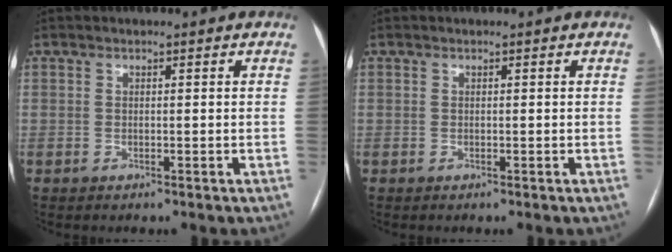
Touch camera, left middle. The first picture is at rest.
{"total": 0.0}